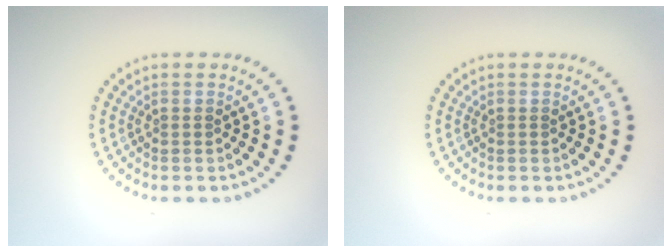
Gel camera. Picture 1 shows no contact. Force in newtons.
{"total": 0.0}